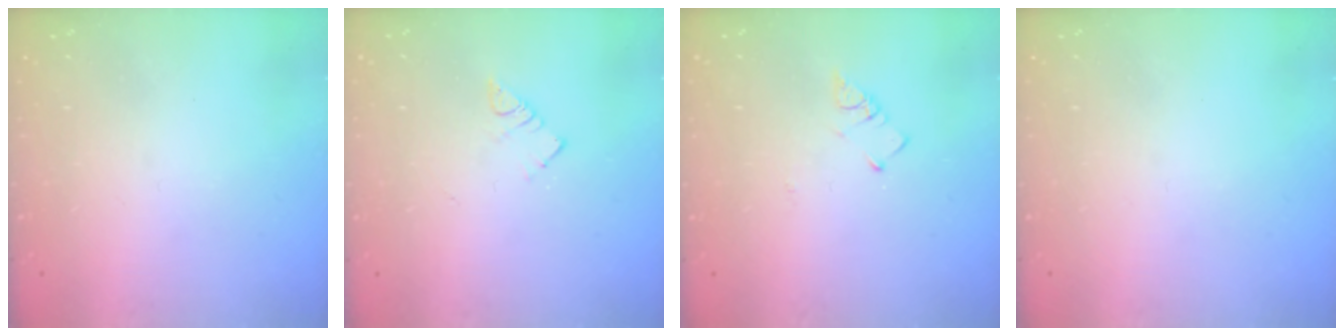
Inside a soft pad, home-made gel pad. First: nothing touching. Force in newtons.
{"total": 3.9, "press": 3.9, "slide": 0.2}
{"total": 2.6, "press": 2.6, "slide": 0.5}
{"total": 0.0}